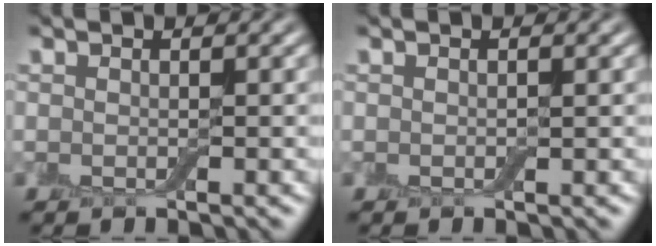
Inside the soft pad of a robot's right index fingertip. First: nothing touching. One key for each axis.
{"total": 0.0}